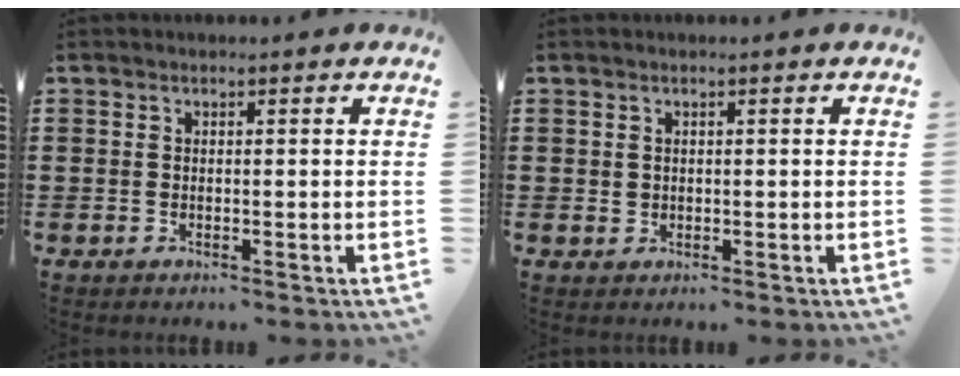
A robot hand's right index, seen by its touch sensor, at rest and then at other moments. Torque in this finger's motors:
{"motor_torque": [-0.26, 0.29, 0.00, 0.01]}